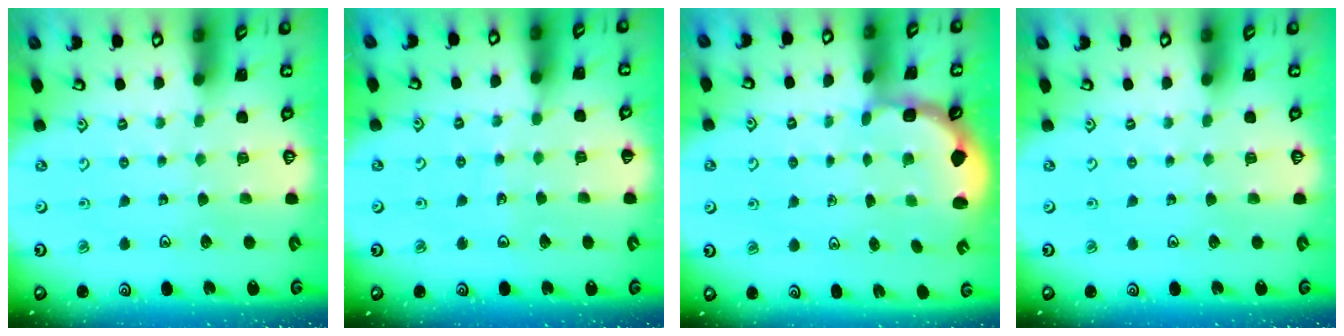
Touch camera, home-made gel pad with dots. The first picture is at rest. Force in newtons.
{"total": 2.2, "press": 2.2, "slide": 0.2}
{"total": 2.6, "press": 1.9, "slide": 1.7}
{"total": 0.0}